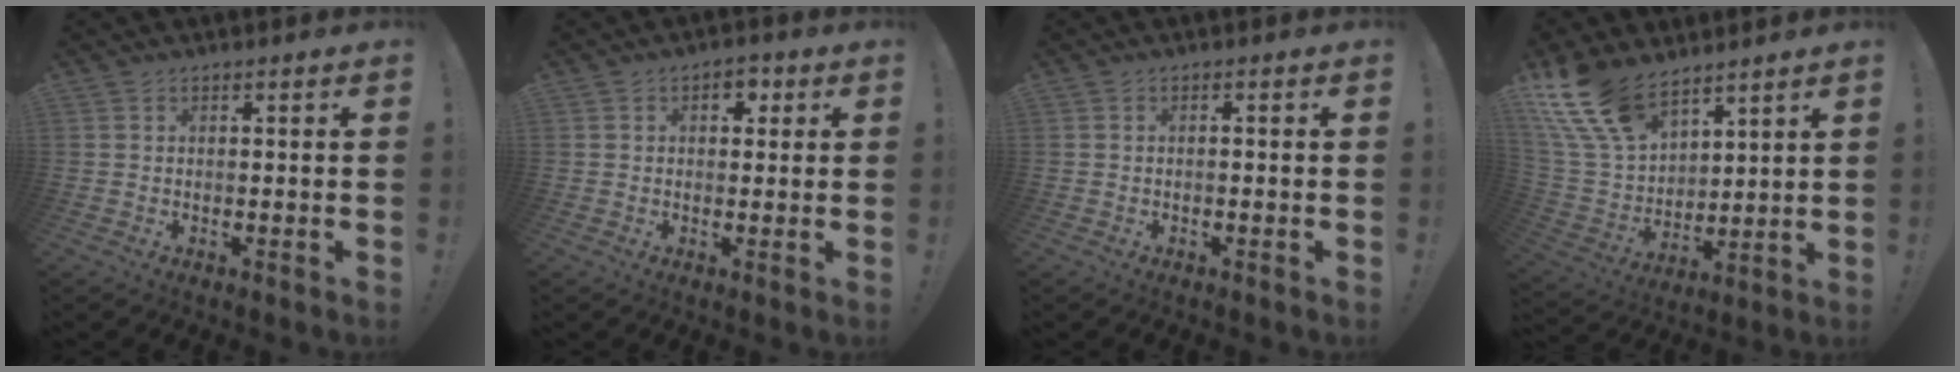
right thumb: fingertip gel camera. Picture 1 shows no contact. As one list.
[{"total": 4.0, "force": [1.2, 3.0, 2.4], "torque": [-0.019, -0.001, 0.016]}, {"total": 1.0, "force": [-0.7, -0.1, 0.7], "torque": [-0.019, 0.003, -0.012]}, {"total": 17.4, "force": [12.5, 8.7, 8.5], "torque": [-0.194, -0.080, 0.236]}]